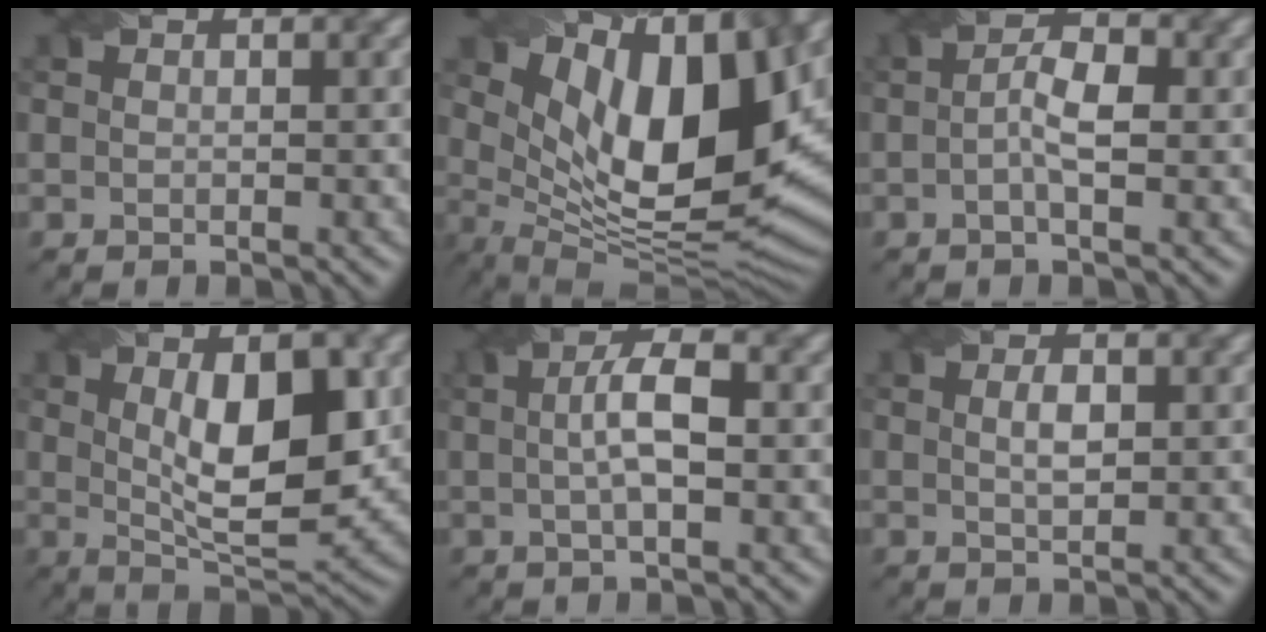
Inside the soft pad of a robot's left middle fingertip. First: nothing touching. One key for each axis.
{"total": 14.8, "fx": 5.4, "fy": 6.4, "fz": 12.2, "tx": -0.200, "ty": -0.006, "tz": 0.101}
{"total": 3.3, "fx": -0.2, "fy": 1.0, "fz": 3.1, "tx": -0.062, "ty": 0.003, "tz": -0.007}
{"total": 9.7, "fx": 1.8, "fy": 3.4, "fz": 8.9, "tx": -0.137, "ty": -0.003, "tz": 0.032}
{"total": 4.2, "fx": 0.4, "fy": 1.2, "fz": 4.0, "tx": -0.072, "ty": 0.009, "tz": 0.004}
{"total": 1.8, "fx": 0.4, "fy": 0.7, "fz": 1.6, "tx": -0.035, "ty": 0.002, "tz": 0.010}